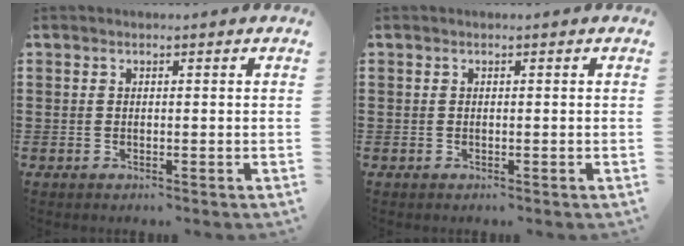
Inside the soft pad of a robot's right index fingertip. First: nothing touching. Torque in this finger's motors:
{"motor_torque": [0.04, 0.02, 0.00, 0.00]}